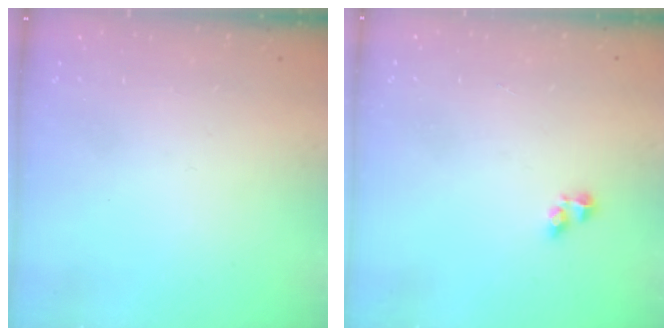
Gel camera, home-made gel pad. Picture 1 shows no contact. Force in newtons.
{"total": 3.0, "press": 3.0, "slide": 0.3}